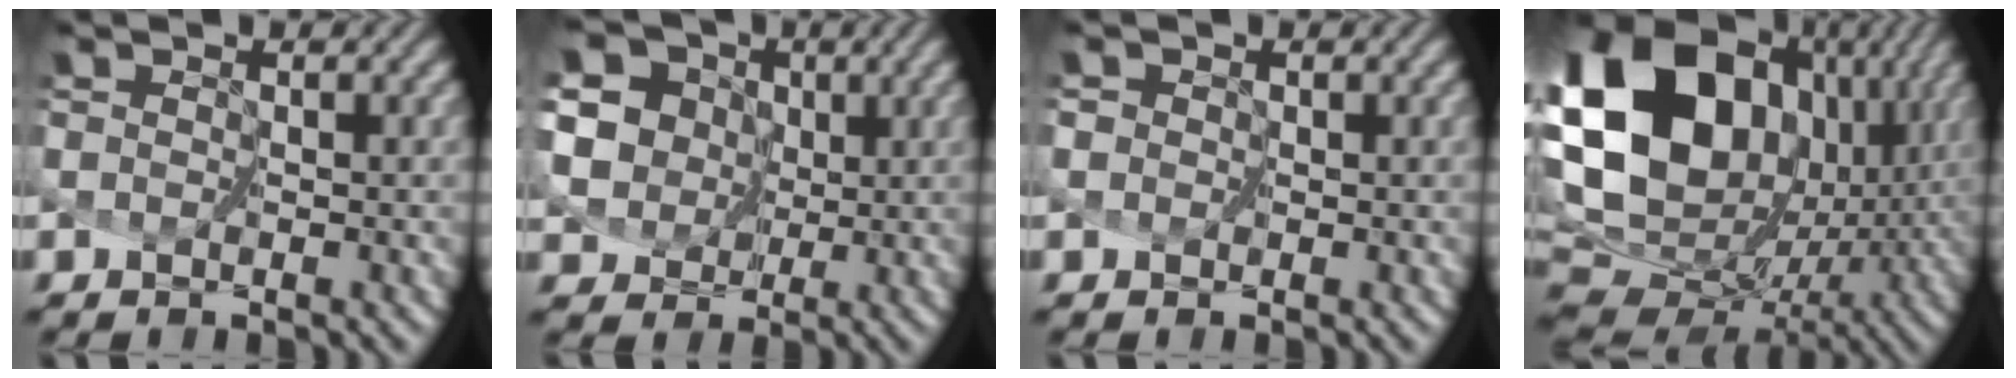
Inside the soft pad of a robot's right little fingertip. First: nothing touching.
{"total": 11.5, "force": [3.5, 10.1, 4.2], "torque": [-0.102, 0.028, 0.023]}
{"total": 0.7, "force": [-0.1, 0.7, 0.1], "torque": [0.005, 0.001, -0.005]}
{"total": 21.8, "force": [6.4, 17.3, 11.7], "torque": [-0.246, 0.009, 0.126]}